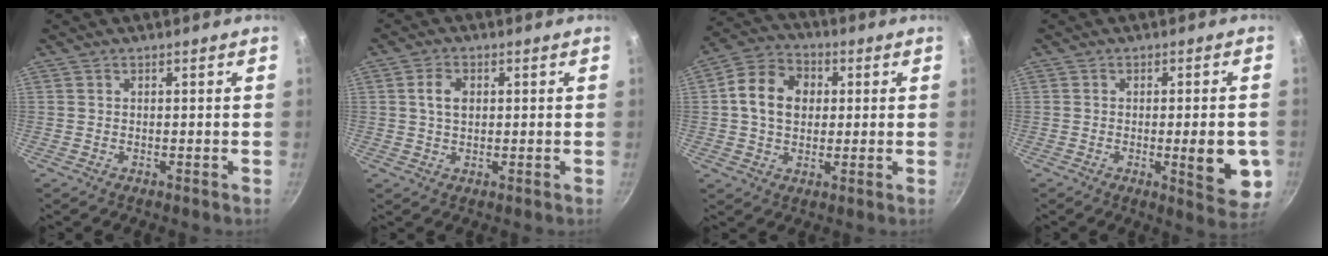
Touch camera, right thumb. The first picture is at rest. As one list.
[{"total": 4.0, "force": [0.7, 2.7, 2.8], "torque": [-0.042, 0.002, 0.011]}, {"total": 10.9, "force": [1.5, 8.5, 6.7], "torque": [-0.097, 0.013, 0.011]}, {"total": 10.0, "force": [-1.9, 2.9, 9.3], "torque": [-0.104, -0.004, -0.021]}]